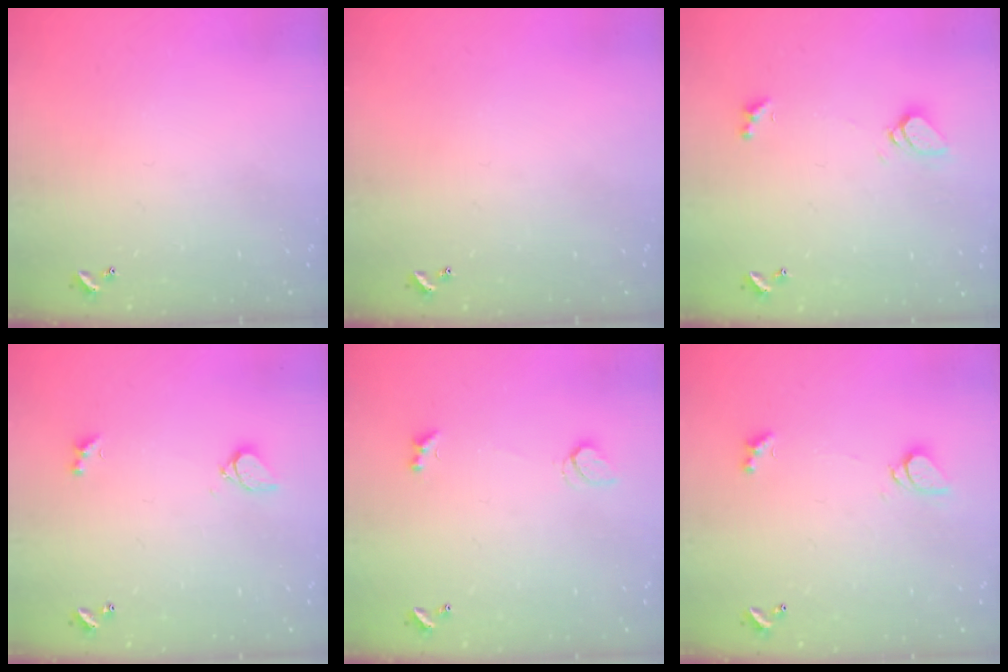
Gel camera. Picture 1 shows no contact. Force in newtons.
{"total": 0.0}
{"total": 1.6, "press": 1.5, "slide": 0.4}
{"total": 4.3, "press": 4.2, "slide": 0.8}
{"total": 2.3, "press": 1.9, "slide": 1.1}
{"total": 1.6, "press": 1.6, "slide": 0.2}